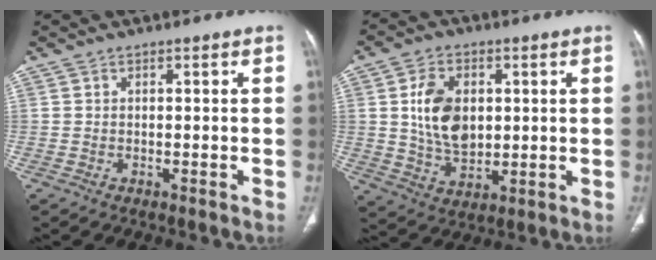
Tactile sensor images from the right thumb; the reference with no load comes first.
{"total": 11.4, "force": [1.8, 7.6, 8.3], "torque": [-0.133, -0.011, 0.042]}